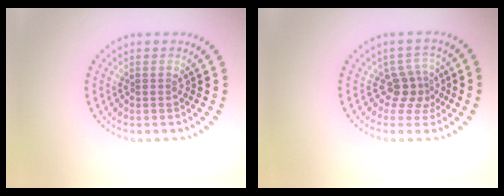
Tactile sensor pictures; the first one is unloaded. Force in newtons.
{"total": 2.5, "press": 1.7, "slide": 1.8}